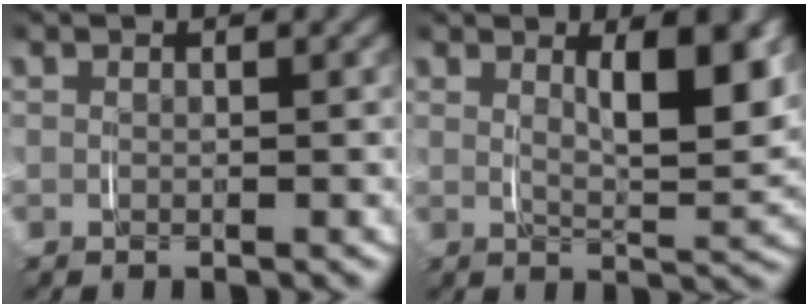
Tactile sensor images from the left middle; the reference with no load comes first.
{"total": 5.3, "force": [2.0, 1.4, 4.7], "torque": [-0.068, -0.015, 0.037]}